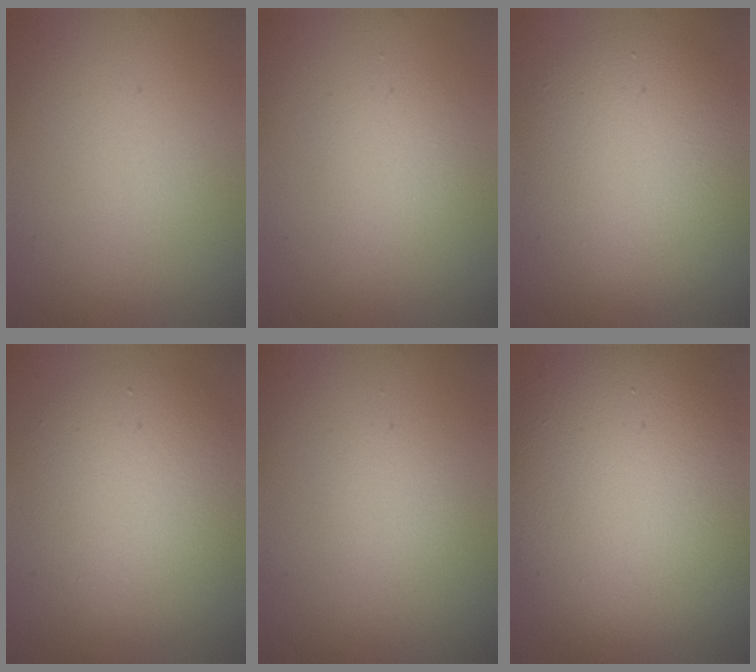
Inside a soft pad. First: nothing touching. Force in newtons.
{"total": 1.8, "press": 1.8, "slide": 0.1}
{"total": 6.7, "press": 6.7, "slide": 0.3}
{"total": 5.9, "press": 5.9, "slide": 0.4}
{"total": 1.5, "press": 1.4, "slide": 0.1}
{"total": 13.2, "press": 13.2, "slide": 0.9}